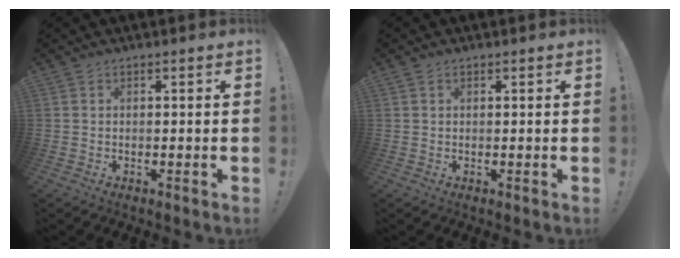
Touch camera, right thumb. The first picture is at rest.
{"total": 0.5, "force": [0.3, 0.4, 0.1], "torque": [0.001, -0.001, 0.006]}